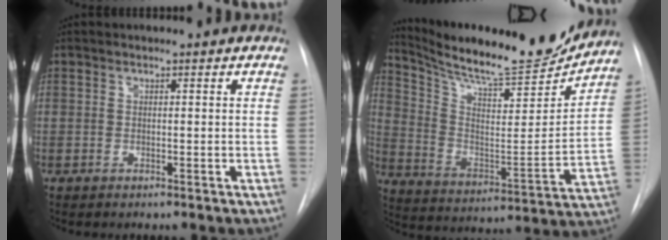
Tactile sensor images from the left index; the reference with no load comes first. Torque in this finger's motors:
{"motor_torque": [0.88, -1.26, 0.14, 0.07]}